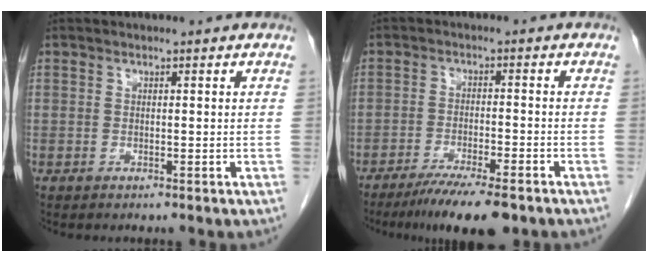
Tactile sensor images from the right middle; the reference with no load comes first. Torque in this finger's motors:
{"motor_torque": [1.16, -0.98, 0.36, 0.09]}